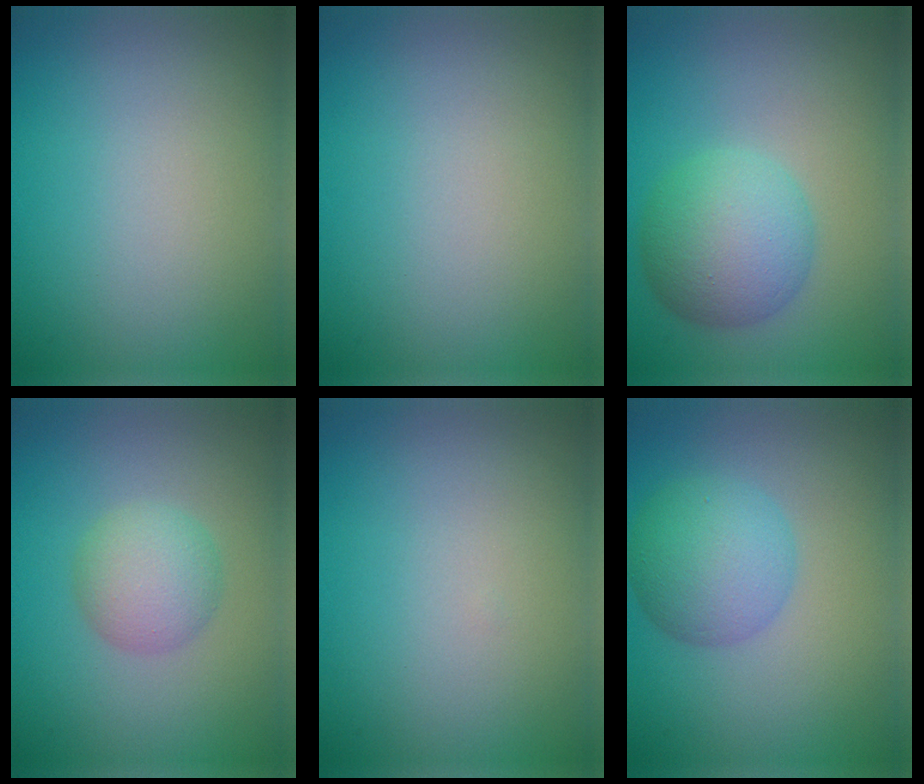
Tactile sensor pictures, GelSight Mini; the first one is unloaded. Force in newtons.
{"total": 0.0}
{"total": 5.8, "press": 5.8, "slide": 0.2}
{"total": 3.3, "press": 3.3, "slide": 0.1}
{"total": 0.0}
{"total": 5.1, "press": 5.1, "slide": 0.2}